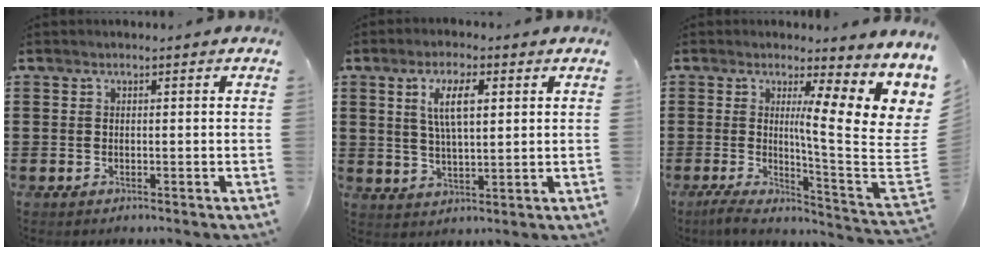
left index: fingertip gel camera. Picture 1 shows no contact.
{"total": 6.5, "force": [2.3, 2.3, 5.6], "torque": [-0.119, 0.010, 0.037]}
{"total": 10.7, "force": [4.7, 2.6, 9.2], "torque": [-0.148, -0.052, 0.078]}